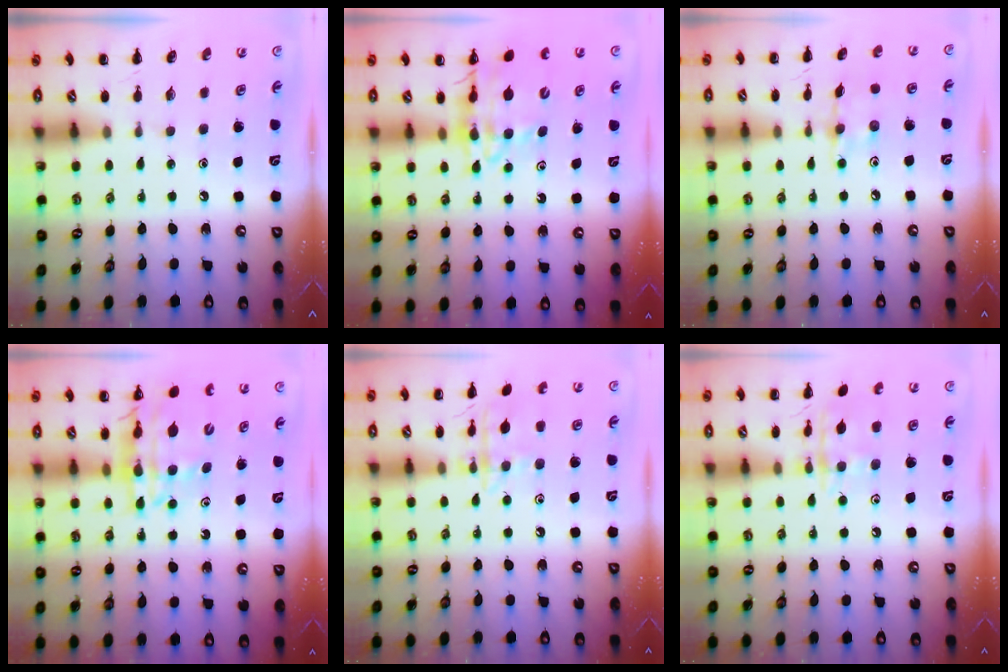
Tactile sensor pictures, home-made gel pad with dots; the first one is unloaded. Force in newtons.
{"total": 12.3, "press": 11.8, "slide": 3.5}
{"total": 6.5, "press": 6.5, "slide": 1.0}
{"total": 14.2, "press": 13.6, "slide": 3.8}
{"total": 11.2, "press": 11.2, "slide": 0.6}
{"total": 11.1, "press": 11.1, "slide": 0.6}